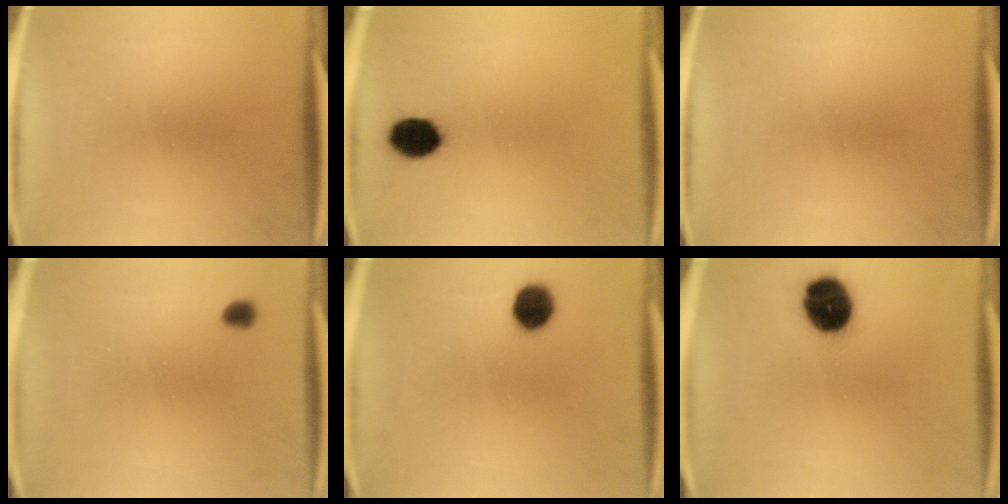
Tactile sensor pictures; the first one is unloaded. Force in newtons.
{"total": 7.0}
{"total": 0.0}
{"total": 1.8}
{"total": 6.3}
{"total": 12.4}